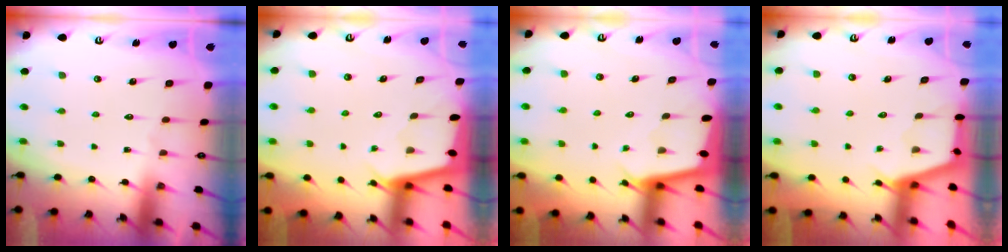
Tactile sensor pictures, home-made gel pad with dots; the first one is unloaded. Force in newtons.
{"total": 2.0, "press": 2.0, "slide": 0.2}
{"total": 2.0, "press": 2.0, "slide": 0.1}
{"total": 2.9, "press": 2.9, "slide": 0.4}